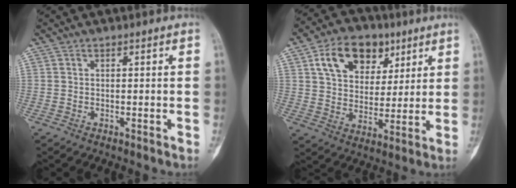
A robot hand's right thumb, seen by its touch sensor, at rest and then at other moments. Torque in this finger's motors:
{"motor_torque": [0.99, 1.40, 0.38, -0.07, 0.28]}